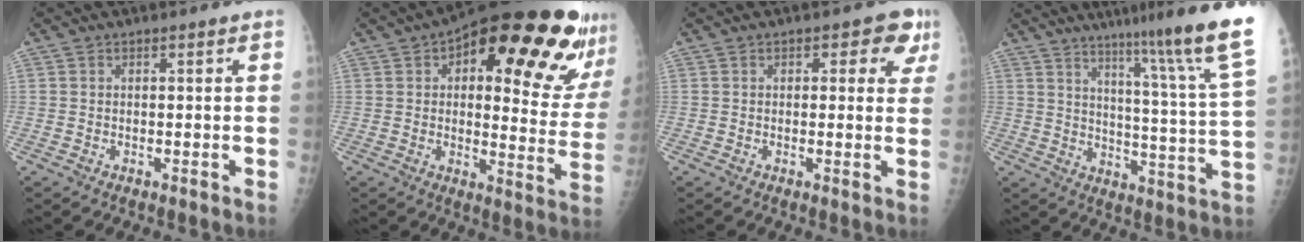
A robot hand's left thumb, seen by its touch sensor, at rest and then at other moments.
{"total": 26.6, "force": [14.2, 9.2, 20.6], "torque": [-0.239, -0.028, 0.186]}
{"total": 5.8, "force": [2.6, 3.2, 4.1], "torque": [-0.006, -0.003, 0.020]}
{"total": 20.2, "force": [14.6, -0.4, 13.9], "torque": [-0.174, -0.093, 0.196]}